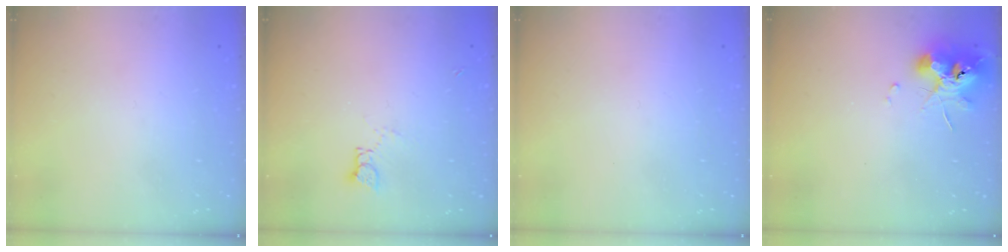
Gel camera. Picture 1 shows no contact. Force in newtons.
{"total": 3.5, "press": 3.4, "slide": 0.4}
{"total": 0.0}
{"total": 10.4, "press": 10.4, "slide": 0.9}